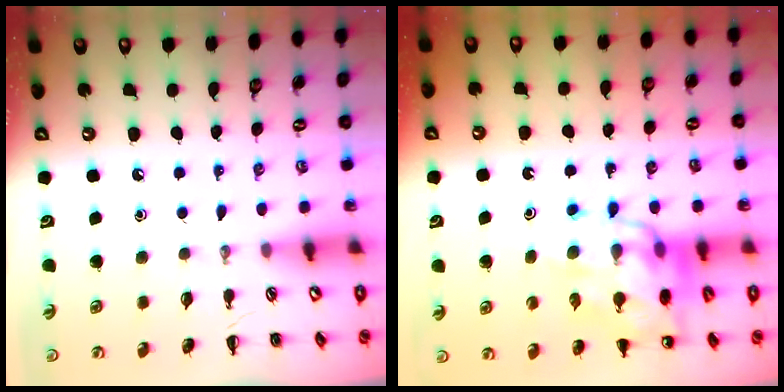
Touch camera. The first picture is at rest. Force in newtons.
{"total": 16.7, "press": 16.3, "slide": 3.7}